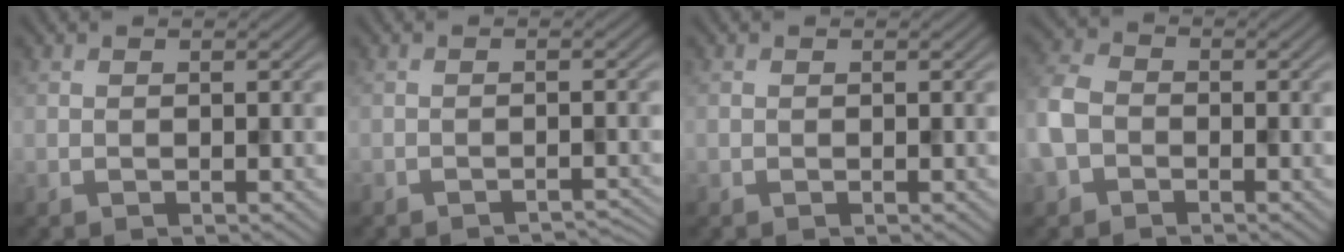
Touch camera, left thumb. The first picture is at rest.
{"total": 1.9, "force": [-1.8, 0.2, 0.5], "torque": [0.002, 0.000, -0.027]}
{"total": 0.0}
{"total": 5.4, "force": [-1.9, 4.1, 2.8], "torque": [-0.085, -0.005, -0.052]}